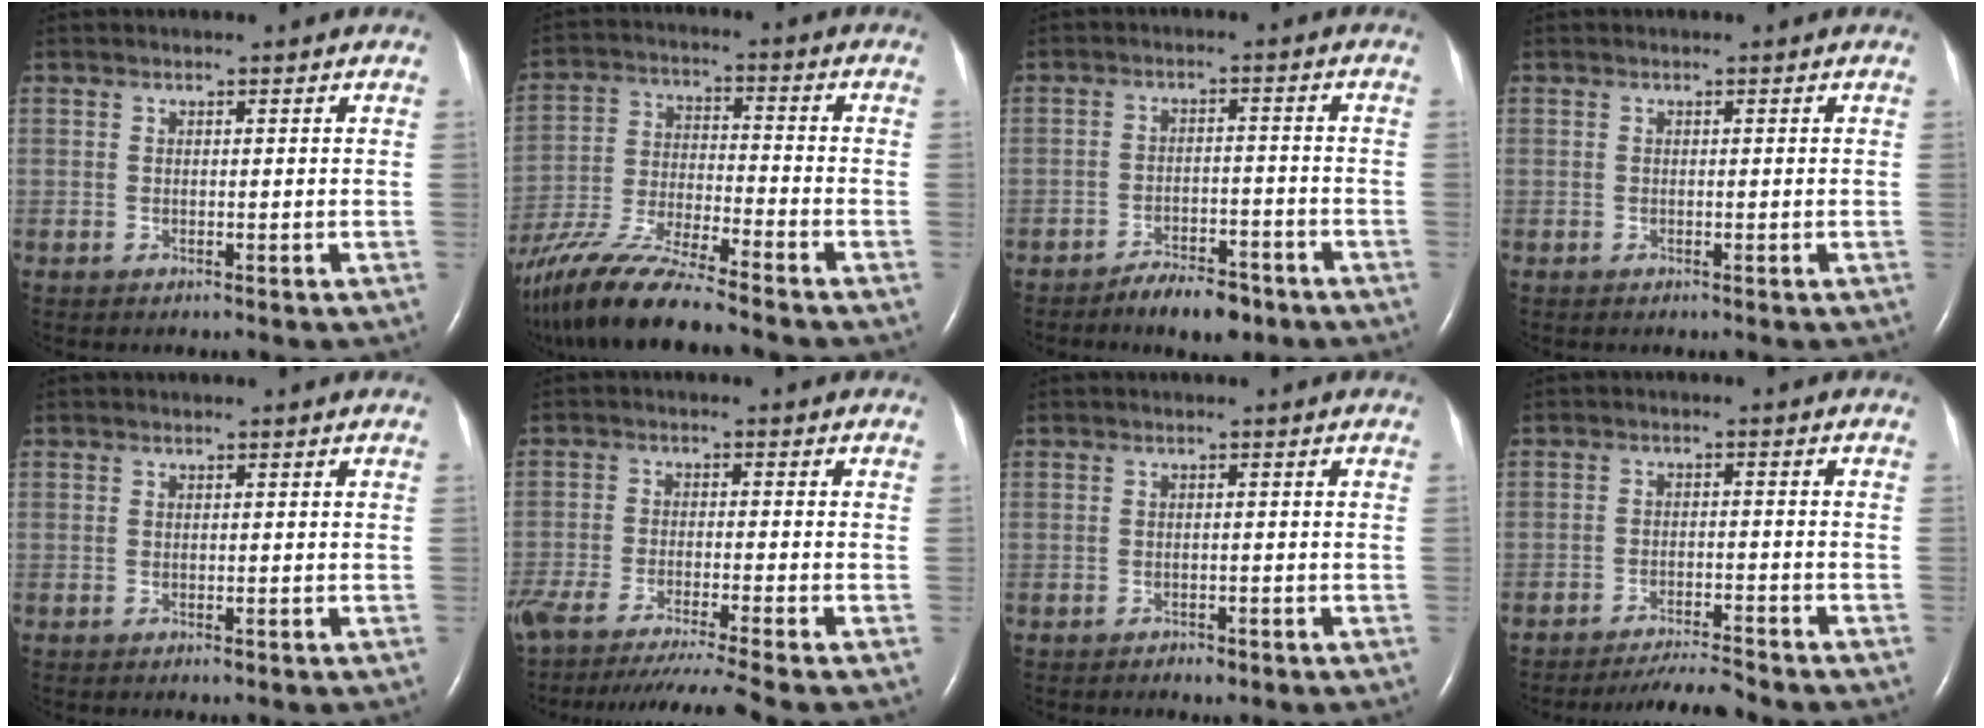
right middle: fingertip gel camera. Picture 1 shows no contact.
{"total": 14.6, "force": [-12.5, 0.3, 7.5], "torque": [-0.153, -0.028, -0.232]}
{"total": 6.1, "force": [-4.8, 2.2, 3.1], "torque": [-0.052, 0.003, -0.073]}
{"total": 0.0}
{"total": 0.0}
{"total": 15.9, "force": [-13.9, -1.9, 7.6], "torque": [-0.117, -0.056, -0.221]}
{"total": 1.1, "force": [-0.8, 0.6, 0.5], "torque": [-0.011, 0.000, -0.010]}
{"total": 5.2, "force": [-5.1, -0.7, 1.1], "torque": [-0.018, -0.015, -0.087]}